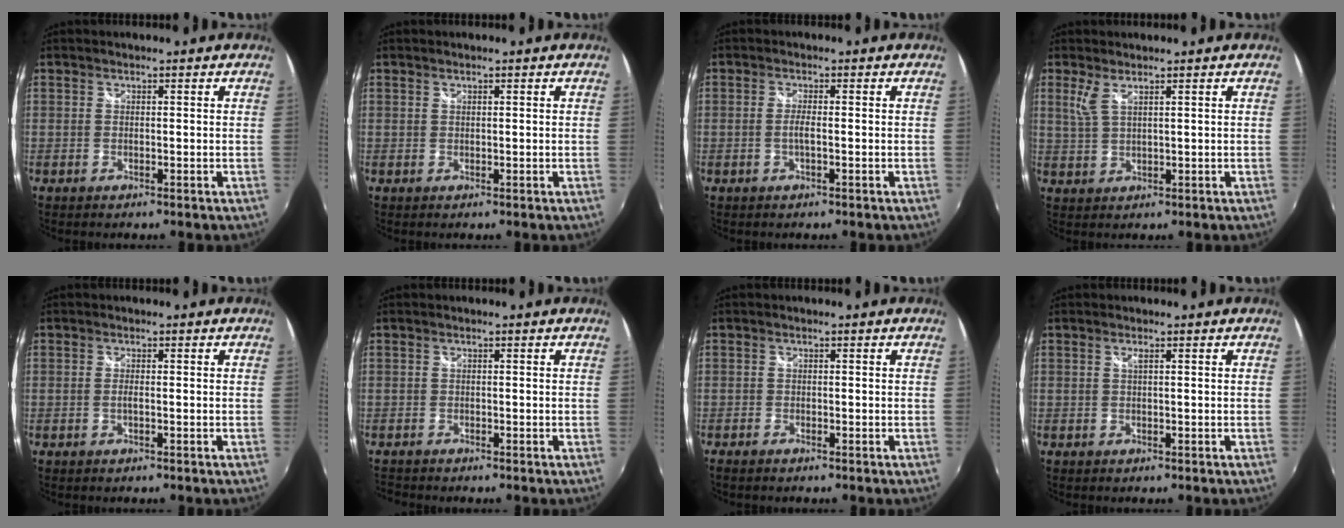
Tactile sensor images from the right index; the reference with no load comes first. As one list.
[{"total": 0.0}, {"total": 1.5, "force": [-0.4, 0.1, 1.4], "torque": [-0.029, -0.002, -0.008]}, {"total": 2.9, "force": [1.8, 0.7, 2.2], "torque": [-0.048, -0.001, 0.038]}, {"total": 0.8, "force": [-0.3, 0.0, 0.8], "torque": [-0.014, -0.001, -0.005]}, {"total": 1.5, "force": [-1.4, 0.5, 0.1], "torque": [-0.007, -0.007, -0.028]}, {"total": 1.4, "force": [-1.1, 0.4, 0.6], "torque": [-0.015, -0.007, -0.023]}, {"total": 0.8, "force": [0.2, -0.2, 0.7], "torque": [-0.013, 0.001, 0.003]}]